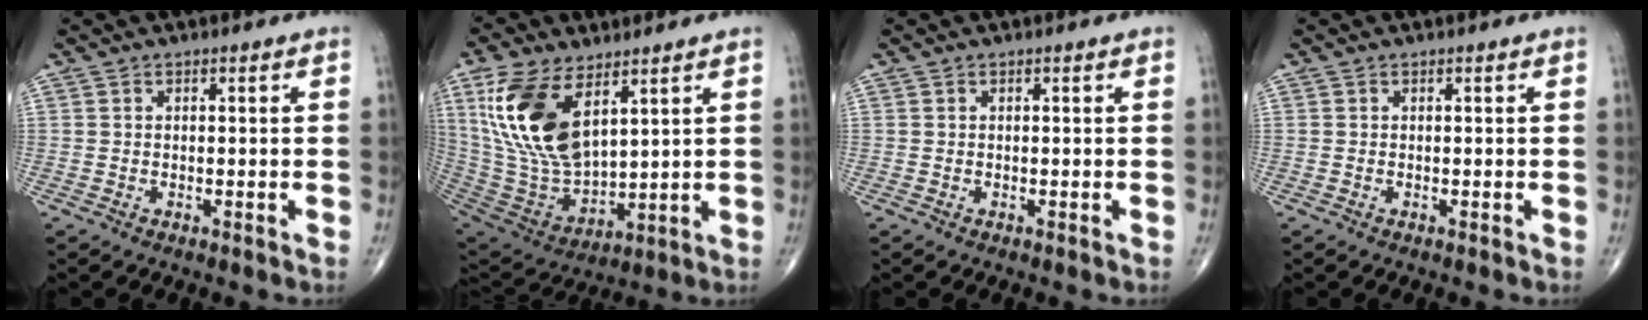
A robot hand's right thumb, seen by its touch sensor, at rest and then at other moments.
{"total": 19.0, "force": [8.0, 9.6, 14.3], "torque": [-0.277, -0.033, 0.167]}
{"total": 0.0}
{"total": 0.0}